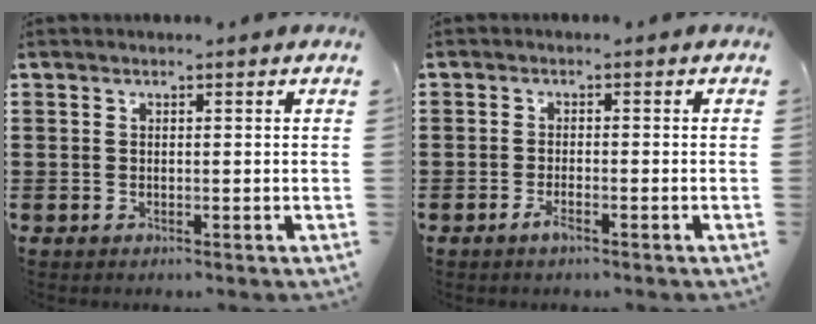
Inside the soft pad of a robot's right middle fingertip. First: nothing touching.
{"total": 1.9, "force": [-1.4, 0.5, 1.2], "torque": [-0.029, -0.002, -0.028]}